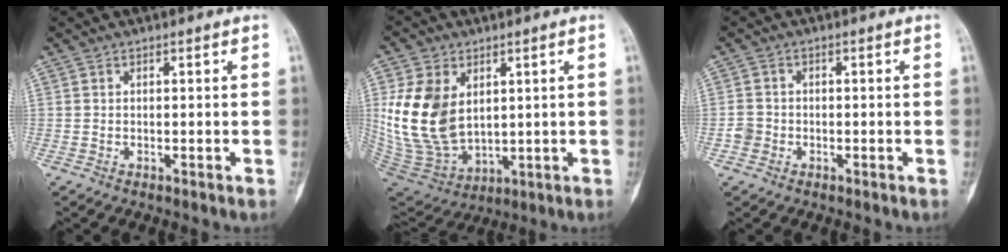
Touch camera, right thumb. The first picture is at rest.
{"total": 16.0, "force": [3.3, 11.0, 11.2], "torque": [-0.200, -0.021, 0.083]}
{"total": 2.3, "force": [-0.8, 2.1, 0.6], "torque": [-0.006, 0.009, -0.019]}